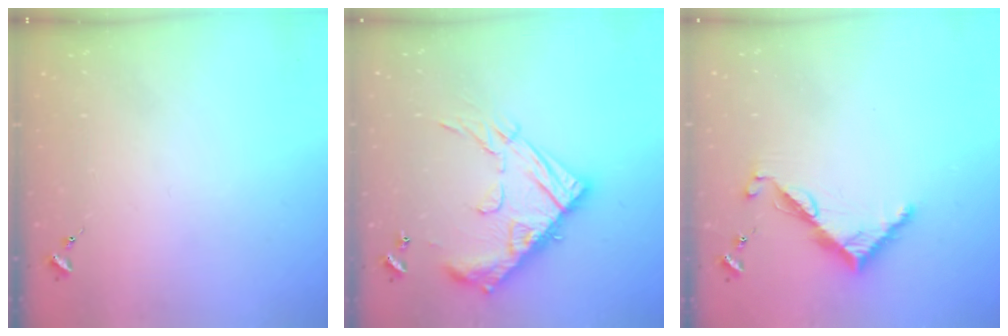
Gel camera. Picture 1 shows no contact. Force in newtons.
{"total": 19.3, "press": 19.2, "slide": 1.6}
{"total": 7.7, "press": 7.7, "slide": 0.3}